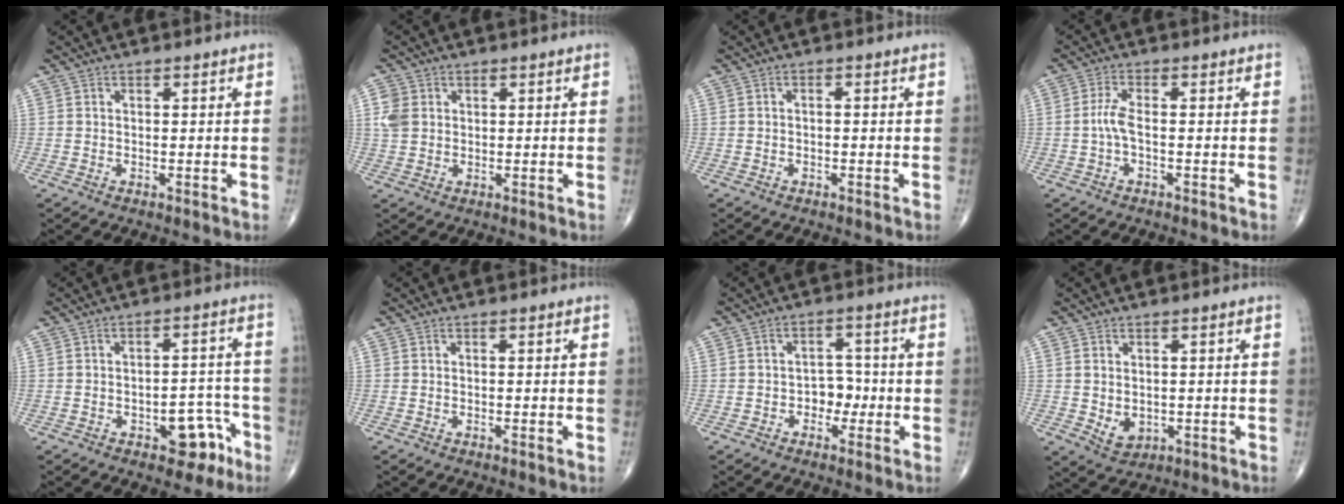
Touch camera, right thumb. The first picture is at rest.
{"total": 3.7, "force": [0.9, 3.0, 2.0], "torque": [-0.036, 0.002, 0.018]}
{"total": 0.6, "force": [-0.3, 0.3, 0.5], "torque": [-0.006, 0.005, -0.007]}
{"total": 3.0, "force": [-0.6, 0.8, 2.8], "torque": [-0.069, 0.004, -0.015]}
{"total": 7.7, "force": [-4.0, 4.3, 5.0], "torque": [-0.030, 0.045, -0.047]}
{"total": 0.0}
{"total": 4.3, "force": [-1.2, 3.3, 2.6], "torque": [-0.007, 0.018, -0.025]}
{"total": 3.8, "force": [-0.2, 2.9, 2.4], "torque": [-0.028, -0.006, 0.012]}